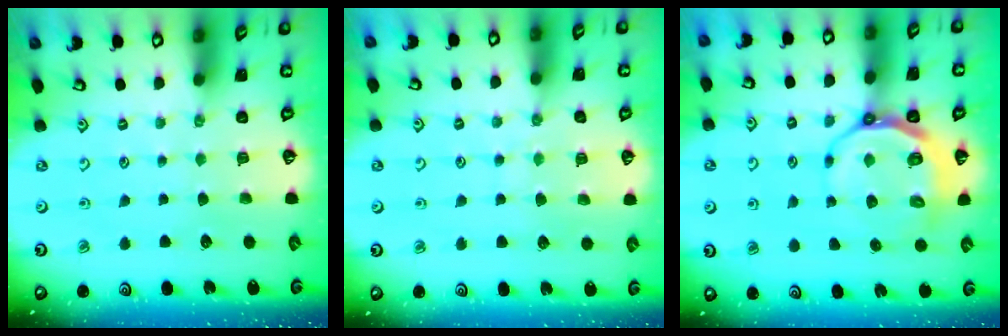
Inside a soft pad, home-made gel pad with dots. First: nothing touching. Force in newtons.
{"total": 7.8, "press": 7.7, "slide": 0.7}
{"total": 9.6, "press": 9.0, "slide": 3.3}